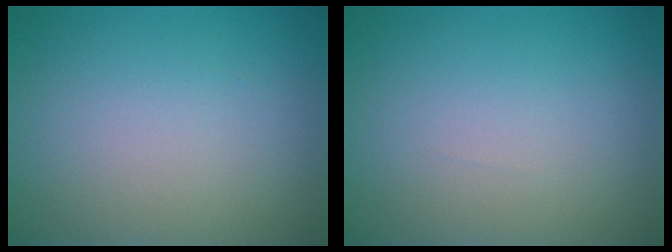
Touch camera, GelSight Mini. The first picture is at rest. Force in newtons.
{"total": 0.0}